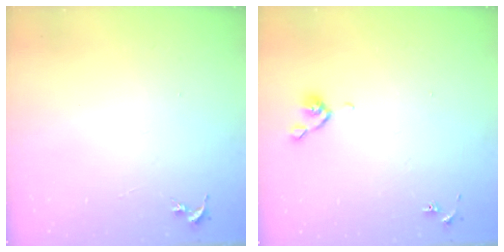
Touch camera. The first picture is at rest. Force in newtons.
{"total": 4.8, "press": 4.6, "slide": 1.0}